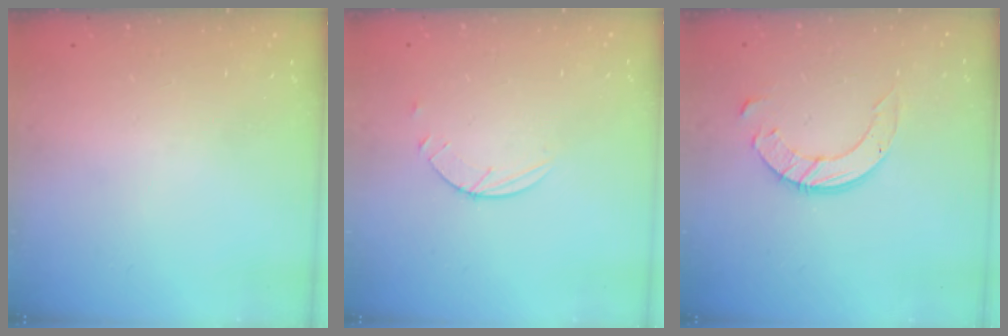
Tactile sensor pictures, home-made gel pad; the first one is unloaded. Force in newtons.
{"total": 2.5, "press": 2.4, "slide": 0.3}
{"total": 9.7, "press": 9.6, "slide": 0.8}